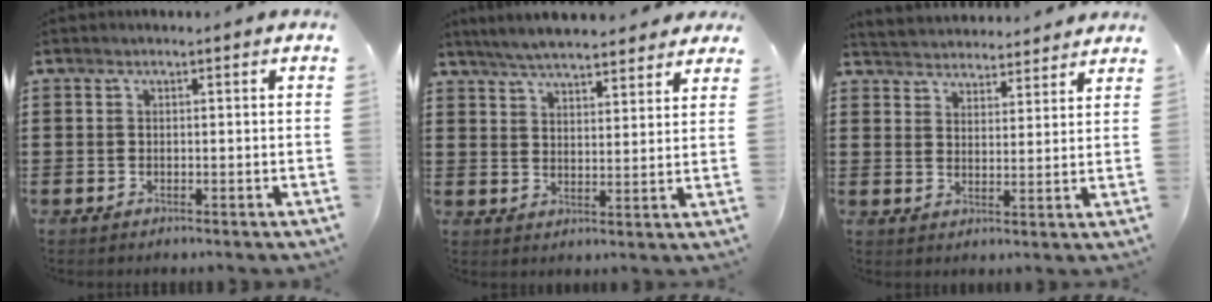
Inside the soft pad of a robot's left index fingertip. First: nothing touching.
{"total": 5.6, "force": [5.4, 0.5, 1.5], "torque": [-0.048, -0.015, 0.099]}
{"total": 3.7, "force": [3.6, 0.3, -0.5], "torque": [-0.008, -0.020, 0.064]}